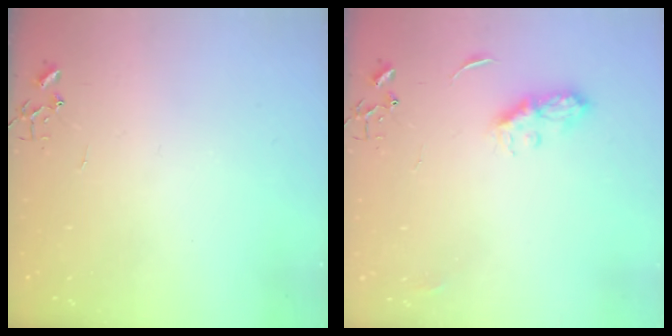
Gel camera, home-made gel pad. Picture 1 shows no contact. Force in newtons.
{"total": 7.2, "press": 7.2, "slide": 0.3}